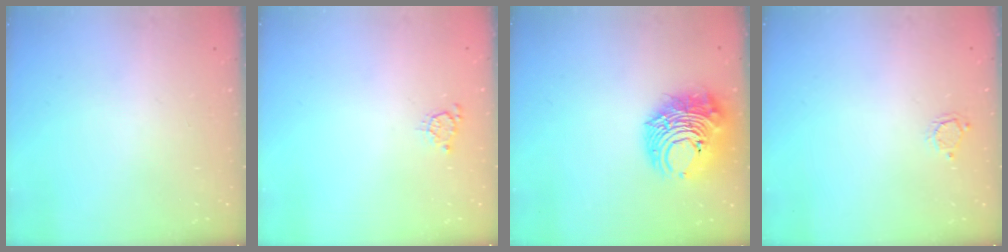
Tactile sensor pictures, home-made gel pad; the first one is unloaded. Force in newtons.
{"total": 4.3, "press": 4.2, "slide": 0.5}
{"total": 12.9, "press": 12.8, "slide": 1.6}
{"total": 2.8, "press": 2.8, "slide": 0.3}